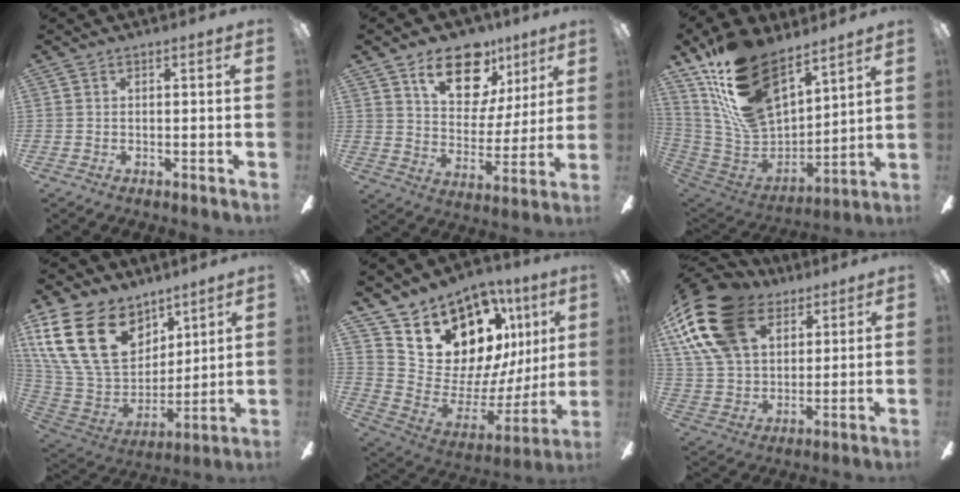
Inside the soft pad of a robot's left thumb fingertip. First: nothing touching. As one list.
[{"total": 16.8, "force": [10.4, 9.6, 9.0], "torque": [-0.131, -0.049, 0.185]}, {"total": 22.2, "force": [15.1, 10.6, 12.4], "torque": [-0.259, -0.092, 0.276]}, {"total": 26.0, "force": [11.3, 17.8, 15.2], "torque": [-0.334, -0.042, 0.215]}, {"total": 18.0, "force": [11.6, 11.0, 8.4], "torque": [-0.132, -0.094, 0.232]}, {"total": 22.0, "force": [11.1, 14.1, 12.7], "torque": [-0.282, -0.034, 0.203]}]